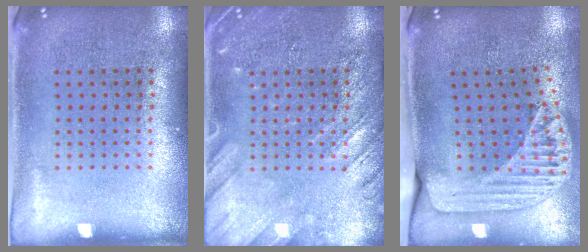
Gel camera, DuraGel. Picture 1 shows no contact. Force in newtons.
{"total": 2.9, "press": 2.8, "slide": 0.3}
{"total": 1.8, "press": 1.5, "slide": 1.0}